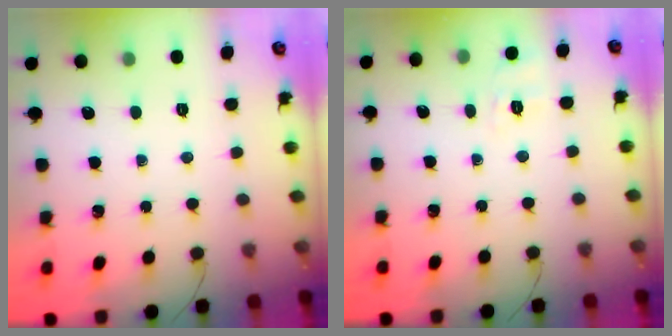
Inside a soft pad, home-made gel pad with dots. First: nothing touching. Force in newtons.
{"total": 1.9, "press": 0.6, "slide": 1.8}